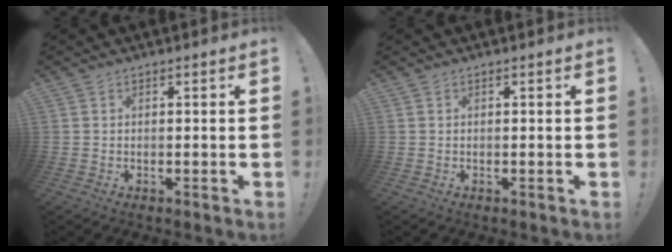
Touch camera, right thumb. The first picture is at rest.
{"total": 0.0}